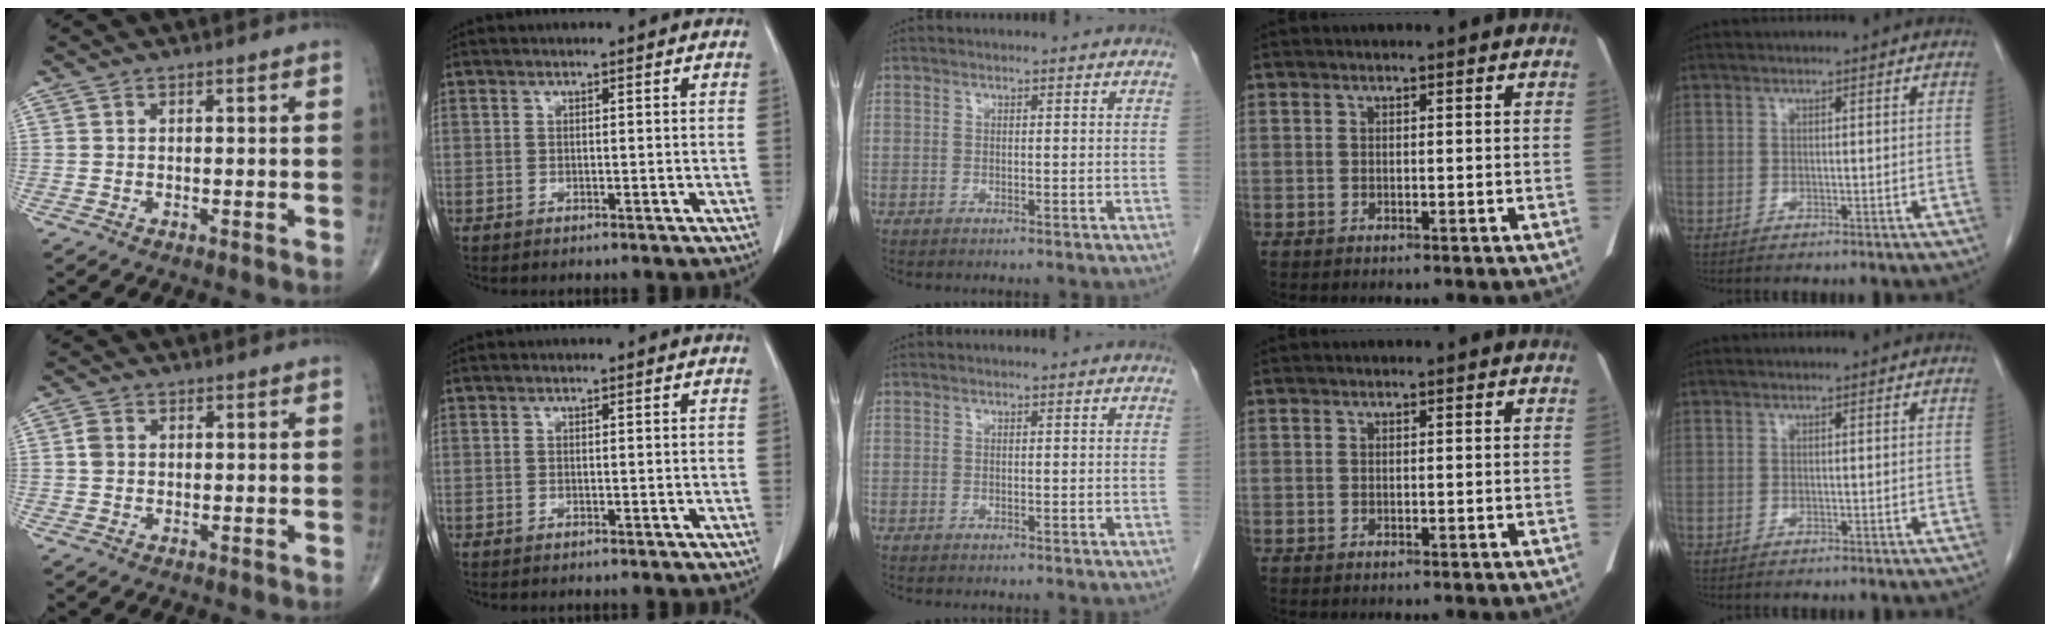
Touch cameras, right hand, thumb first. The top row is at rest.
{"thumb": {"total": 2.1, "force": [0.3, 1.7, 1.2], "torque": [-0.020, 0.004, 0.004]}}